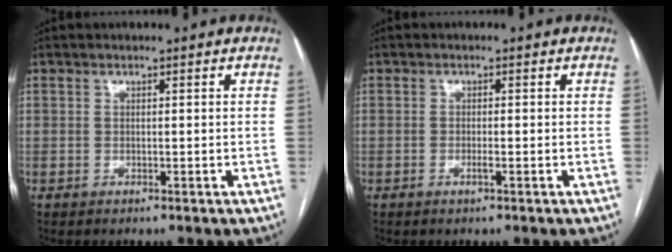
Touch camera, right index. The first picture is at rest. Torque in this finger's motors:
{"motor_torque": [-0.18, 0.02, -0.08, 0.00]}